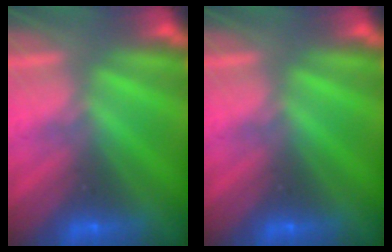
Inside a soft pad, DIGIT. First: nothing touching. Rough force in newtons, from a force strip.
{"total": 0.0}